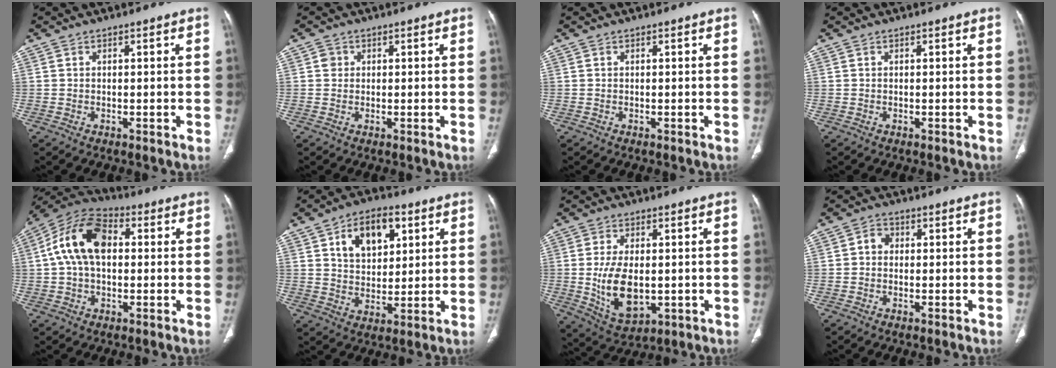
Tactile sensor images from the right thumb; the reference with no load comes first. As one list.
[{"total": 1.5, "force": [0.3, 1.4, 0.4], "torque": [0.002, 0.001, 0.003]}, {"total": 0.0}, {"total": 0.0}, {"total": 13.9, "force": [1.9, 8.8, 10.6], "torque": [-0.194, 0.031, 0.024]}, {"total": 11.8, "force": [4.8, 7.4, 7.8], "torque": [-0.089, -0.010, 0.080]}, {"total": 11.1, "force": [-0.8, 6.2, 9.1], "torque": [-0.159, -0.014, 0.003]}, {"total": 2.4, "force": [0.0, 2.0, 1.2], "torque": [-0.009, 0.010, -0.005]}]